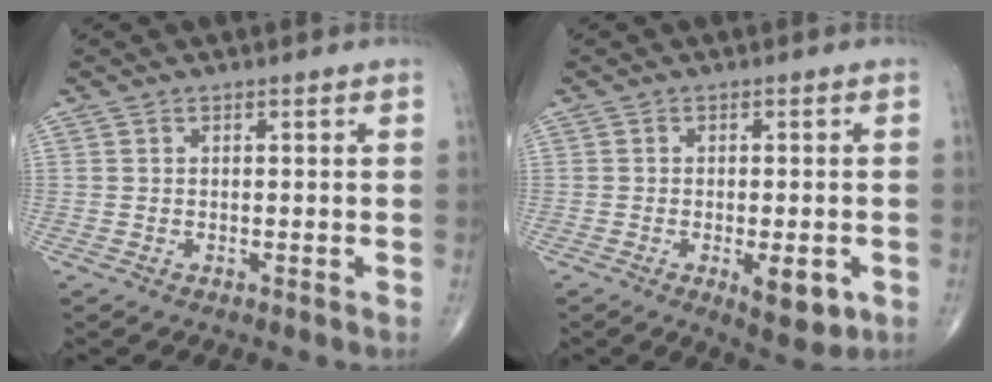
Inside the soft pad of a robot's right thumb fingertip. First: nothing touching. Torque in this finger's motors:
{"motor_torque": [0.70, 0.79, -0.04, -0.08, 0.19]}